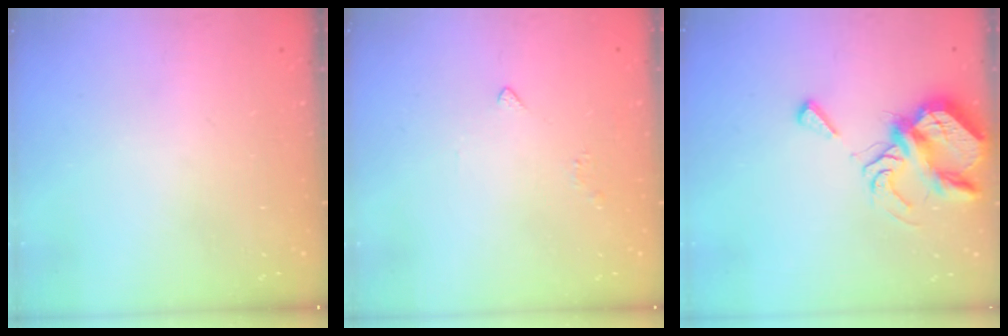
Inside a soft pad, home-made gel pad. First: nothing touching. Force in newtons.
{"total": 2.0, "press": 1.9, "slide": 0.5}
{"total": 8.6, "press": 8.5, "slide": 1.1}